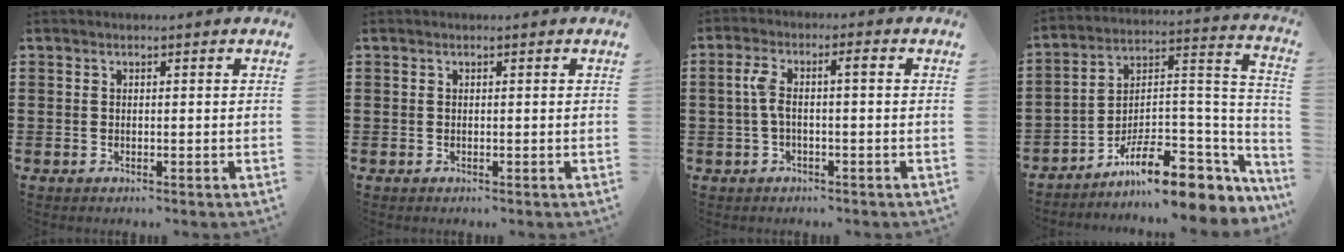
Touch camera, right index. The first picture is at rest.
{"total": 0.0}
{"total": 4.1, "force": [-0.4, 1.1, 3.9], "torque": [-0.088, 0.001, -0.015]}
{"total": 11.2, "force": [-7.9, 3.7, 7.1], "torque": [-0.114, 0.021, -0.140]}